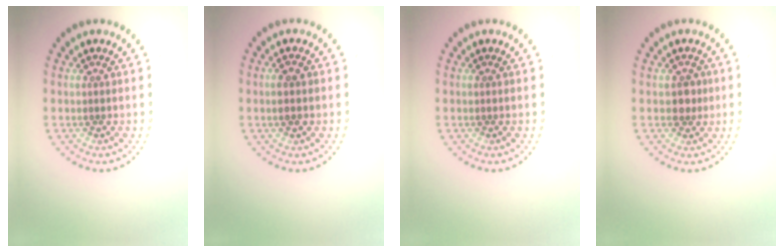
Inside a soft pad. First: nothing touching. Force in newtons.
{"total": 1.2, "press": 1.1, "slide": 0.1}
{"total": 0.0}
{"total": 1.7, "press": 1.4, "slide": 0.8}